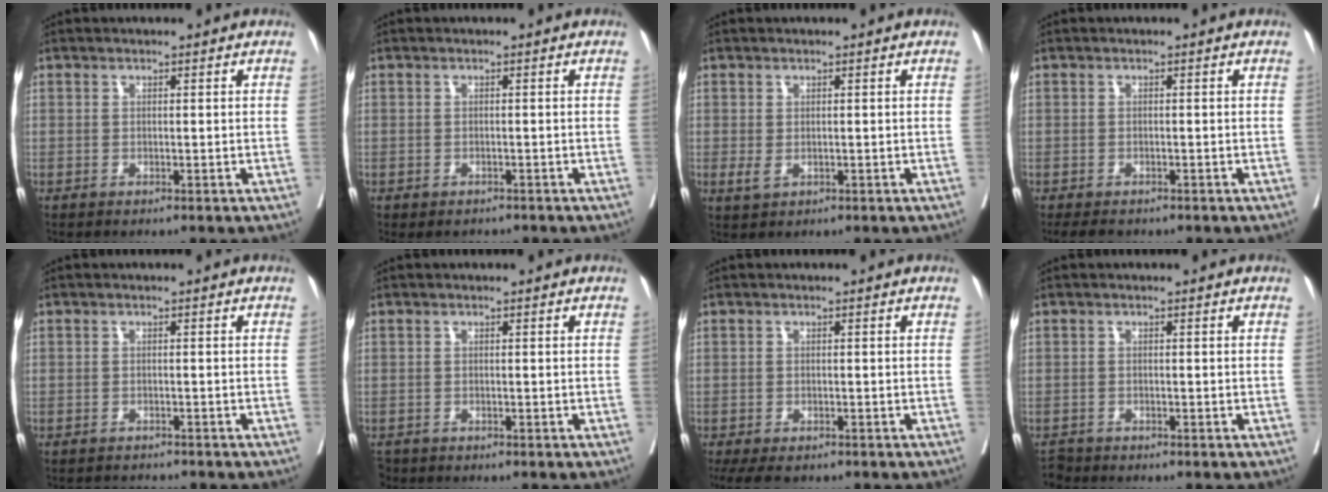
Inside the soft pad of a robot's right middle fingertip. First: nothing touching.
{"total": 3.6, "force": [-3.0, 1.8, 0.7], "torque": [-0.004, 0.002, -0.039]}
{"total": 1.7, "force": [-0.2, 1.1, 1.3], "torque": [-0.024, -0.004, 0.001]}
{"total": 3.3, "force": [-2.7, 1.5, 1.3], "torque": [-0.017, -0.006, -0.038]}
{"total": 2.6, "force": [-2.6, 0.4, 0.0], "torque": [0.005, -0.005, -0.037]}
{"total": 1.8, "force": [-1.5, 0.9, 0.1], "torque": [-0.006, -0.004, -0.027]}
{"total": 6.8, "force": [-5.0, 3.1, 3.4], "torque": [-0.063, -0.014, -0.074]}
{"total": 1.3, "force": [-1.2, 0.2, -0.3], "torque": [0.005, -0.006, -0.023]}